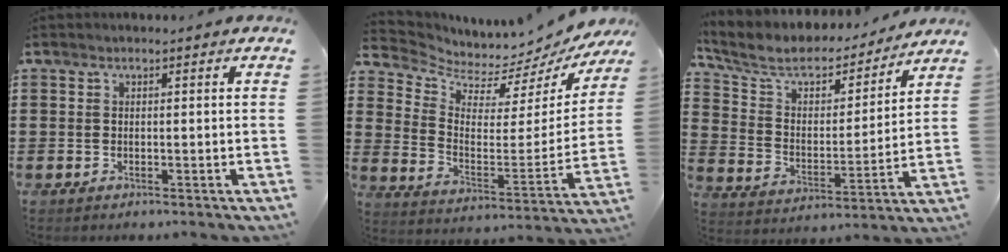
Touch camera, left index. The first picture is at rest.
{"total": 4.8, "force": [4.7, 0.8, 0.5], "torque": [-0.035, -0.061, 0.072]}
{"total": 6.9, "force": [5.7, 2.8, 2.8], "torque": [-0.085, -0.034, 0.094]}